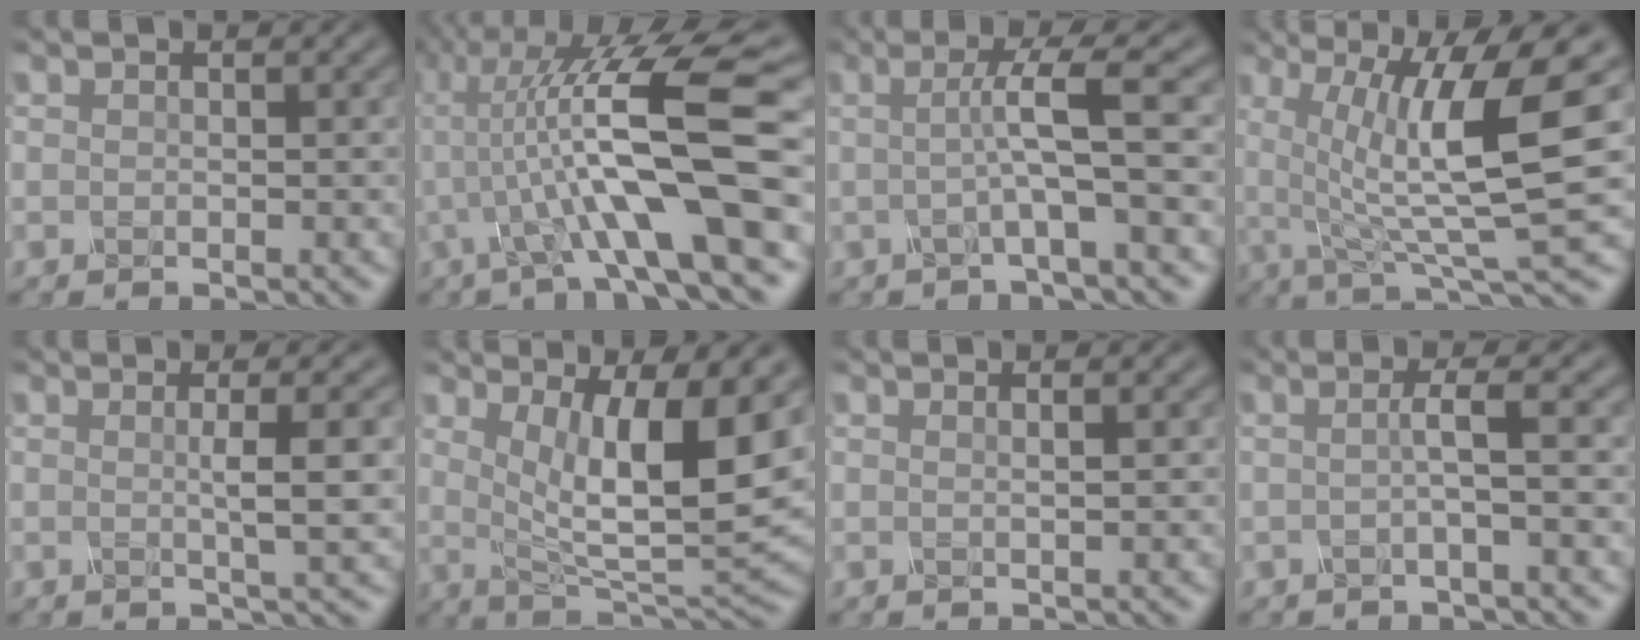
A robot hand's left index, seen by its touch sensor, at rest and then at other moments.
{"total": 13.6, "force": [-0.6, 2.2, 13.4], "torque": [-0.237, 0.028, -0.002]}
{"total": 4.3, "force": [-0.1, 0.2, 4.3], "torque": [-0.075, 0.001, -0.003]}
{"total": 10.6, "force": [1.5, 2.0, 10.3], "torque": [-0.182, -0.003, 0.034]}
{"total": 4.2, "force": [0.3, 0.6, 4.1], "torque": [-0.060, 0.004, 0.007]}
{"total": 10.8, "force": [2.3, 2.8, 10.1], "torque": [-0.156, -0.012, 0.045]}
{"total": 2.2, "force": [1.1, 1.0, 1.6], "torque": [-0.005, 0.011, -0.014]}
{"total": 2.2, "force": [-0.3, 0.3, 2.2], "torque": [-0.039, -0.002, -0.010]}